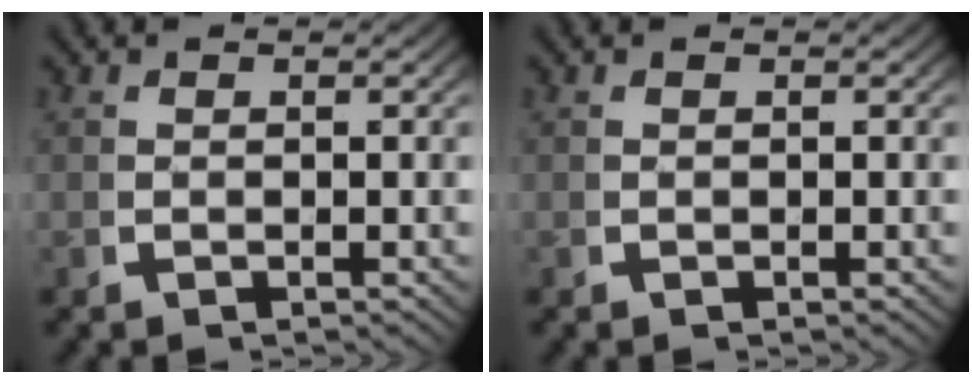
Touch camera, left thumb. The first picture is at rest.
{"total": 0.0}